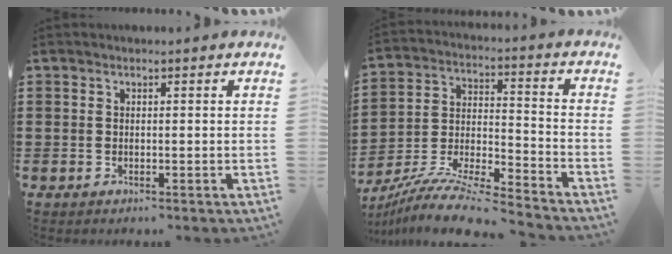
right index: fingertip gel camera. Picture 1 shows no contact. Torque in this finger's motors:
{"motor_torque": [1.13, 1.01, 0.54, 0.16]}